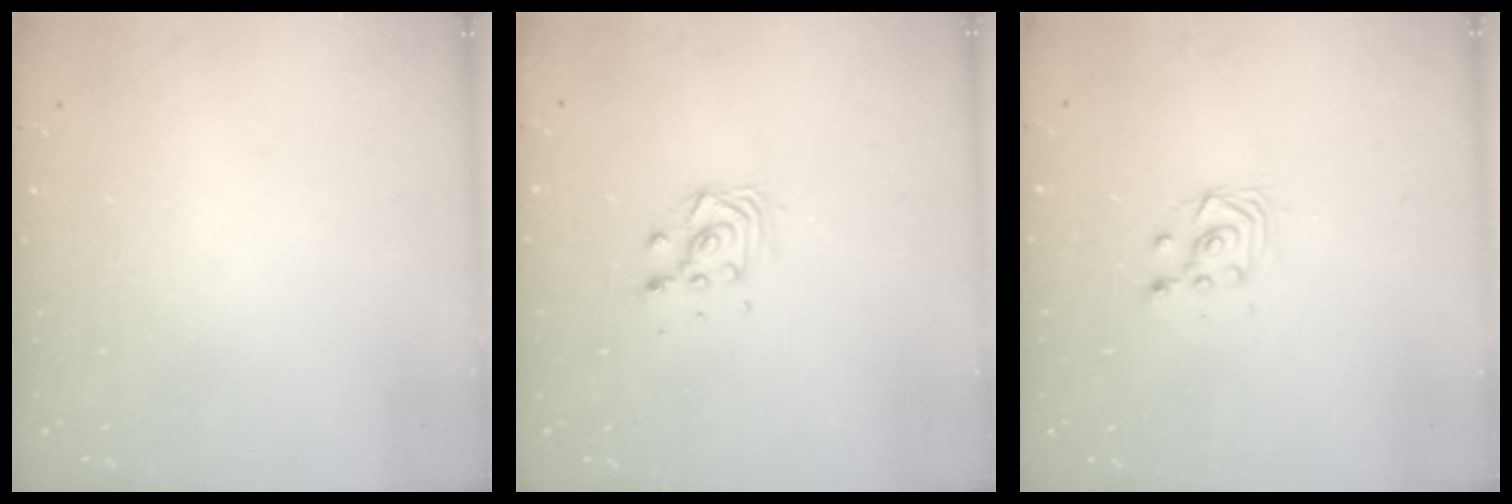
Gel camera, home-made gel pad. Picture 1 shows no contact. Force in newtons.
{"total": 7.3, "press": 7.3, "slide": 0.4}
{"total": 3.2, "press": 2.9, "slide": 1.4}